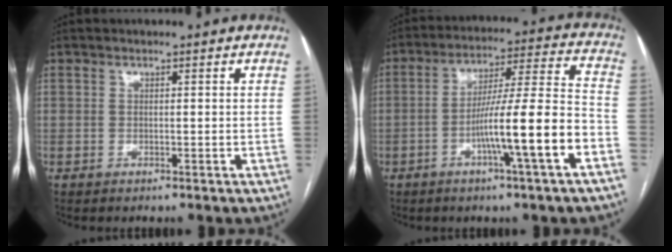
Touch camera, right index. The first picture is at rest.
{"total": 13.8, "force": [-5.3, -0.7, 12.7], "torque": [-0.209, 0.009, -0.087]}